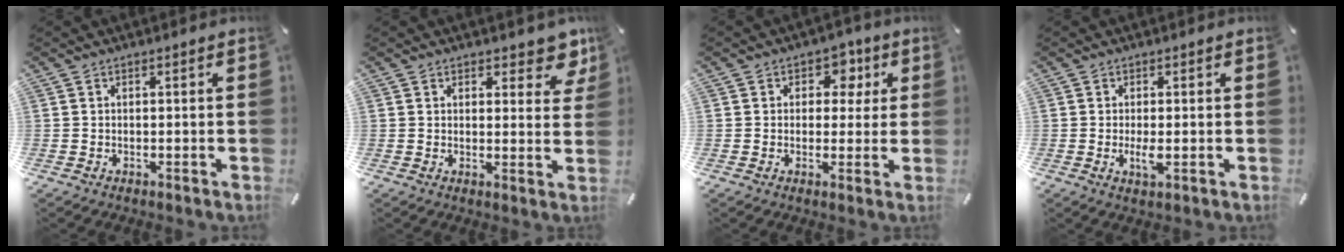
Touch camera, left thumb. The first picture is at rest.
{"total": 5.6, "force": [4.0, 3.2, 2.4], "torque": [-0.003, -0.027, 0.062]}
{"total": 6.3, "force": [1.6, 5.3, 3.0], "torque": [-0.018, -0.004, 0.017]}
{"total": 3.1, "force": [-0.4, 1.0, 2.9], "torque": [-0.065, -0.009, -0.009]}